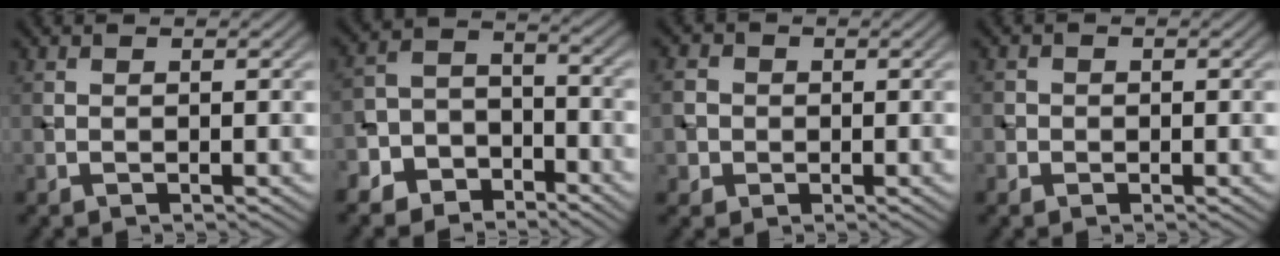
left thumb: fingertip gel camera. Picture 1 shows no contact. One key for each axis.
{"total": 7.3, "fx": -5.6, "fy": 4.0, "fz": 2.3, "tx": -0.052, "ty": -0.002, "tz": -0.119}
{"total": 3.4, "fx": -0.1, "fy": 3.3, "fz": 1.0, "tx": -0.025, "ty": 0.008, "tz": -0.020}
{"total": 1.3, "fx": -0.3, "fy": 1.3, "fz": 0.2, "tx": 0.003, "ty": -0.001, "tz": -0.010}